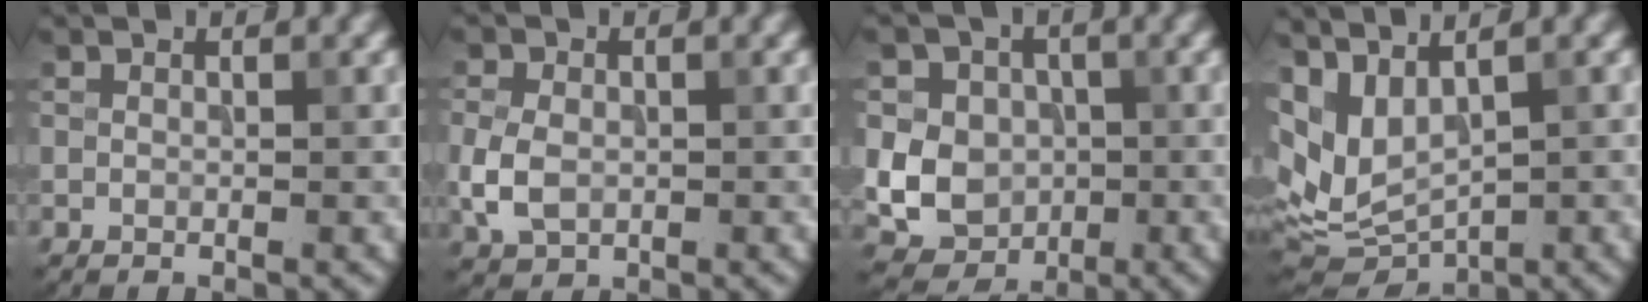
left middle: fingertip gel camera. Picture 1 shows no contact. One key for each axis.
{"total": 3.4, "fx": -0.6, "fy": 2.5, "fz": 2.2, "tx": -0.053, "ty": -0.004, "tz": -0.013}
{"total": 7.9, "fx": -0.2, "fy": 7.1, "fz": 3.4, "tx": -0.061, "ty": 0.018, "tz": -0.032}
{"total": 7.2, "fx": 2.5, "fy": 3.8, "fz": 5.6, "tx": -0.116, "ty": -0.004, "tz": 0.072}